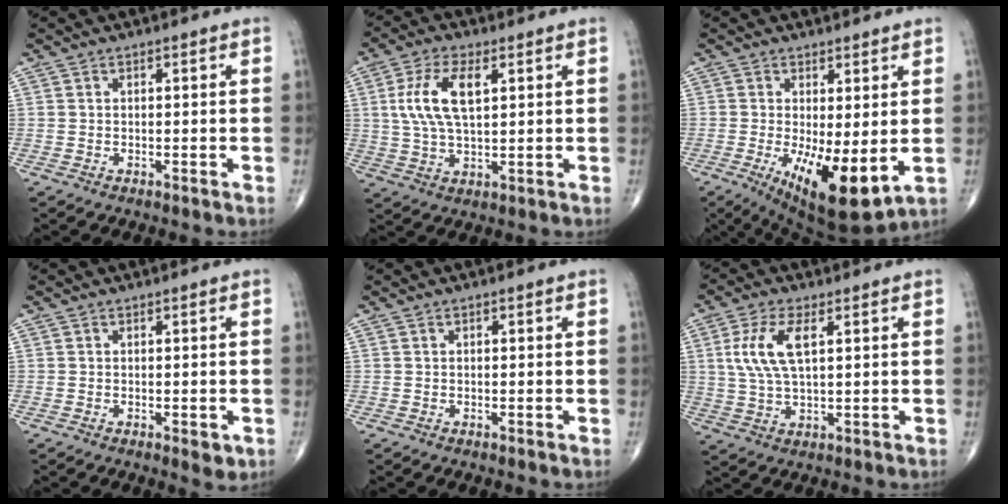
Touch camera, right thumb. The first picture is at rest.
{"total": 10.1, "force": [2.6, 4.5, 8.6], "torque": [-0.179, 0.000, 0.053]}
{"total": 12.0, "force": [-2.0, 4.1, 11.1], "torque": [-0.178, -0.030, -0.016]}
{"total": 2.3, "force": [-0.7, 1.0, 1.9], "torque": [-0.016, -0.003, -0.007]}
{"total": 0.0}
{"total": 8.8, "force": [2.4, 3.6, 7.6], "torque": [-0.168, -0.001, 0.052]}